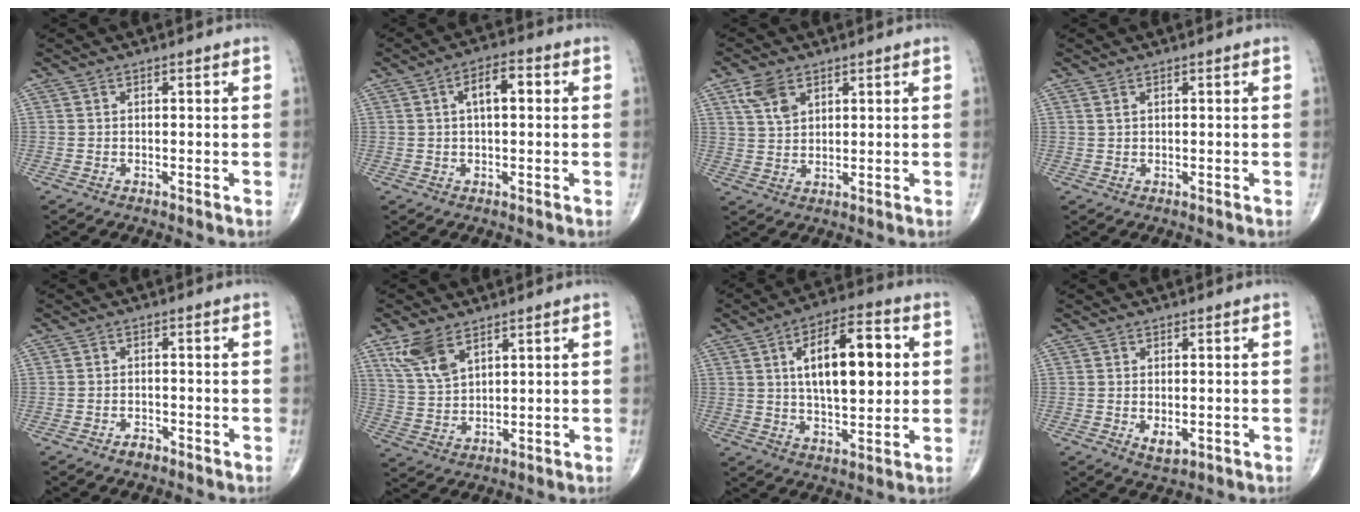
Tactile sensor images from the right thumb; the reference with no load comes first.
{"total": 5.8, "force": [1.2, 2.6, 5.1], "torque": [-0.079, 0.013, 0.015]}
{"total": 5.5, "force": [2.9, 3.2, 3.3], "torque": [-0.057, -0.007, 0.061]}
{"total": 0.8, "force": [0.5, 0.3, 0.5], "torque": [-0.011, 0.006, 0.013]}
{"total": 1.9, "force": [-1.4, 1.0, 0.7], "torque": [-0.014, 0.007, -0.024]}
{"total": 8.1, "force": [5.0, 3.8, 5.1], "torque": [-0.099, -0.015, 0.111]}
{"total": 16.0, "force": [3.2, 7.1, 14.0], "torque": [-0.201, 0.007, 0.049]}
{"total": 3.0, "force": [-0.6, 1.6, 2.4], "torque": [-0.039, -0.007, -0.003]}